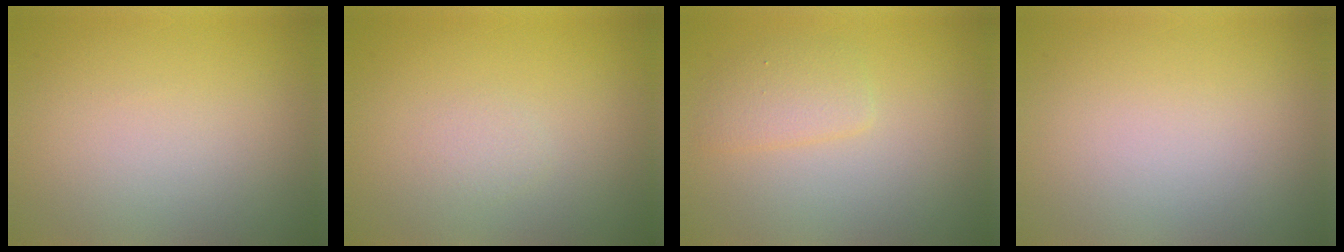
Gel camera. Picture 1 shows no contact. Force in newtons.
{"total": 0.7, "press": 0.7, "slide": 0.0}
{"total": 1.9, "press": 1.9, "slide": 0.1}
{"total": 0.0}